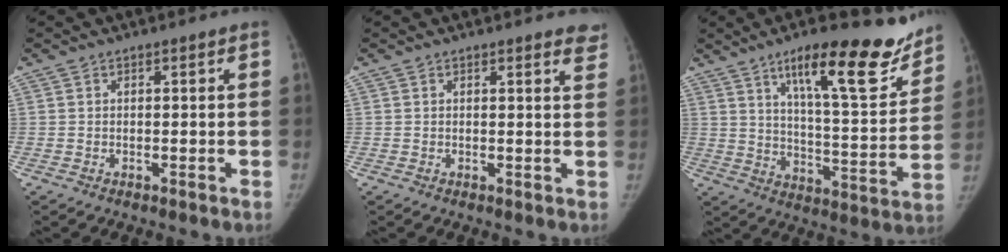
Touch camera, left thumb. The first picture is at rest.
{"total": 3.6, "force": [3.2, 1.0, 1.4], "torque": [0.002, -0.015, 0.020]}
{"total": 20.7, "force": [14.1, 5.1, 14.3], "torque": [-0.166, -0.074, 0.217]}